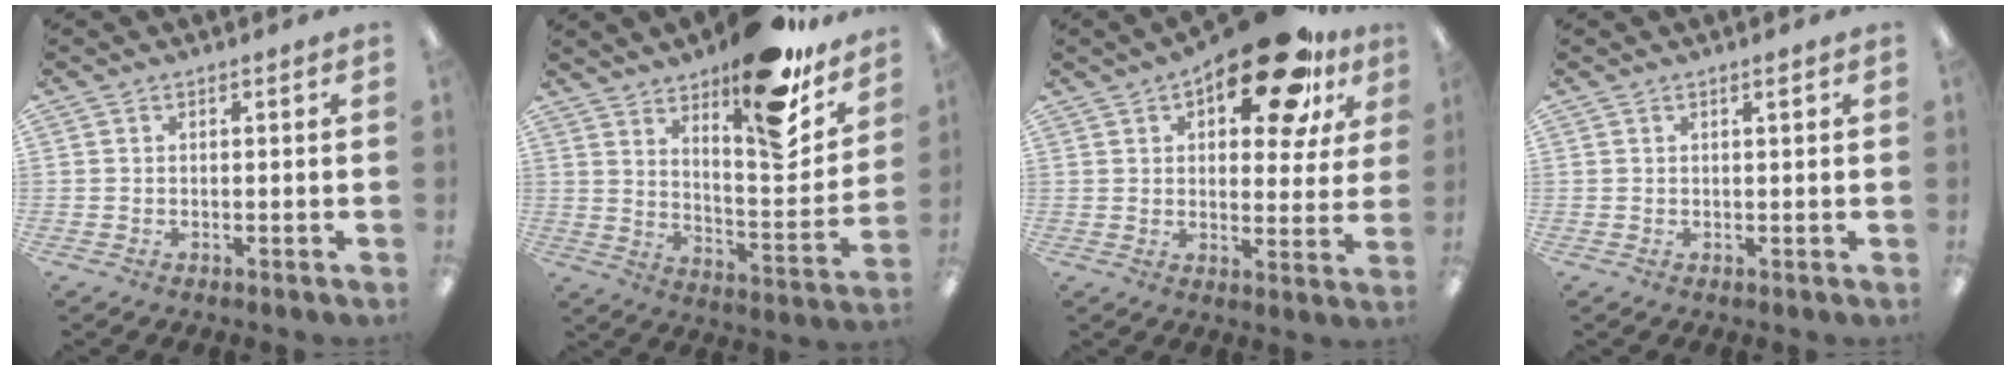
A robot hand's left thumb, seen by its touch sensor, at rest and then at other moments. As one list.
[{"total": 17.7, "force": [13.3, 5.2, 10.6], "torque": [-0.134, -0.109, 0.217]}, {"total": 19.1, "force": [11.9, 7.8, 12.7], "torque": [-0.174, -0.060, 0.189]}, {"total": 1.1, "force": [0.6, 0.1, 0.9], "torque": [-0.010, -0.003, 0.008]}]